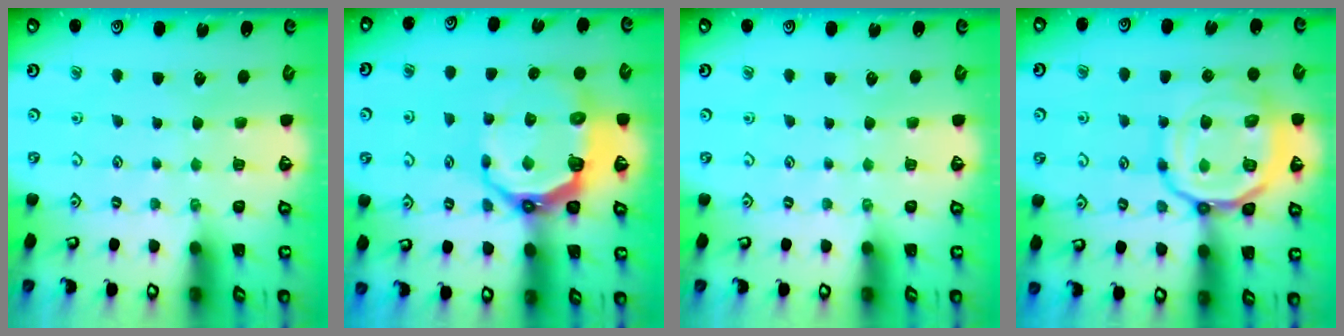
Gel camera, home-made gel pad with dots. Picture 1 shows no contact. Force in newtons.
{"total": 11.4, "press": 10.1, "slide": 5.4}
{"total": 0.0}
{"total": 18.1, "press": 18.0, "slide": 1.8}